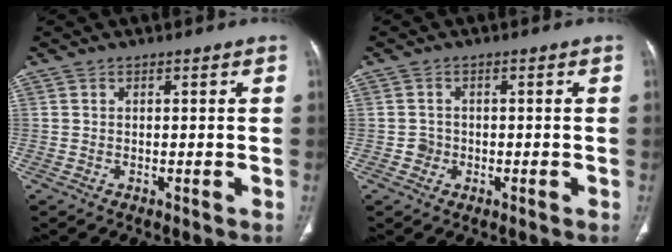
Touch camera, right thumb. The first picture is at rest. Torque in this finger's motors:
{"motor_torque": [0.66, 0.53, 0.29, 0.14, 0.02]}